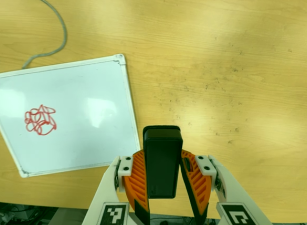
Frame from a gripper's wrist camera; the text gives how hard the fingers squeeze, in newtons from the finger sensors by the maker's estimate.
{"total": 5.9, "left": 5.0, "right": 6.8}